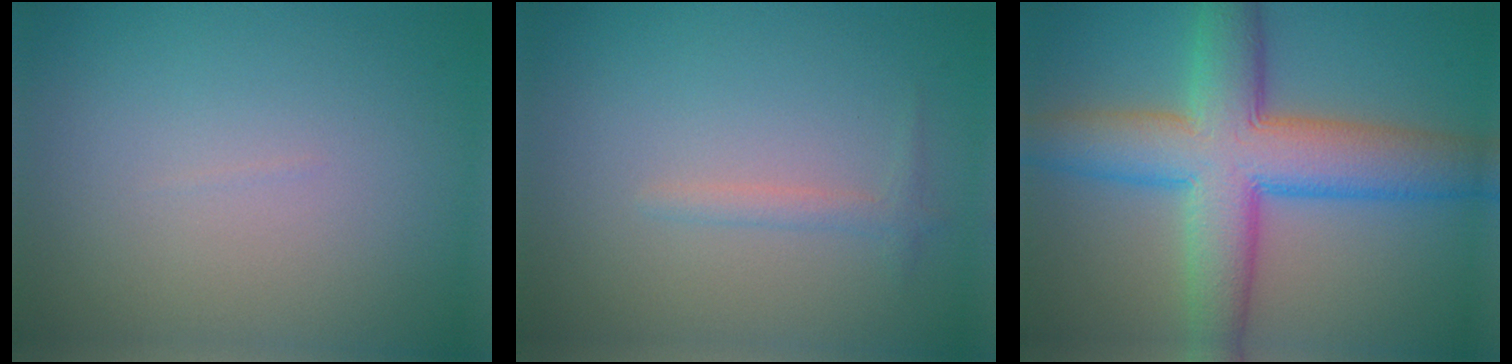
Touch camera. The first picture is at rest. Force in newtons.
{"total": 1.1, "press": 1.1, "slide": 0.1}
{"total": 9.7, "press": 9.7, "slide": 0.1}